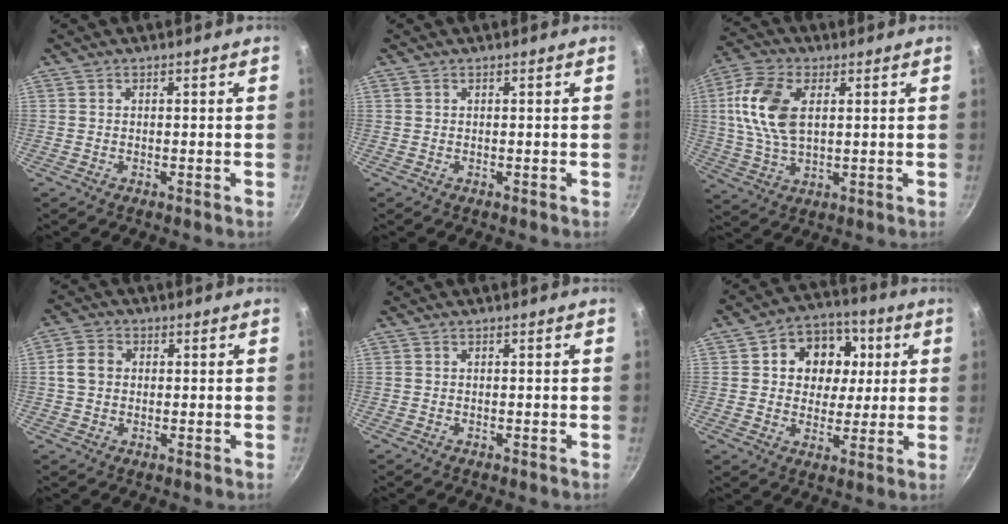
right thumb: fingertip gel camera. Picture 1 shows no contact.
{"total": 0.0}
{"total": 12.6, "force": [2.7, 7.2, 10.0], "torque": [-0.195, 0.003, 0.048]}
{"total": 4.9, "force": [0.5, 4.0, 2.8], "torque": [-0.043, 0.008, 0.000]}
{"total": 0.0}
{"total": 13.1, "force": [3.0, 10.9, 6.6], "torque": [-0.073, 0.003, 0.038]}